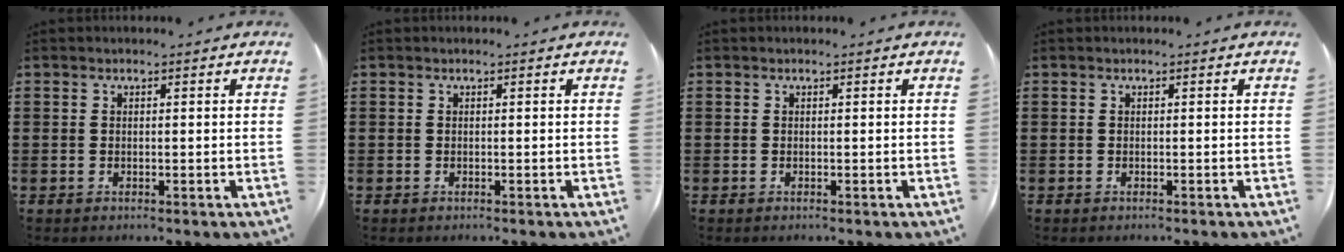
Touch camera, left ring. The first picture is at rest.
{"total": 0.0}
{"total": 0.0}
{"total": 0.0}